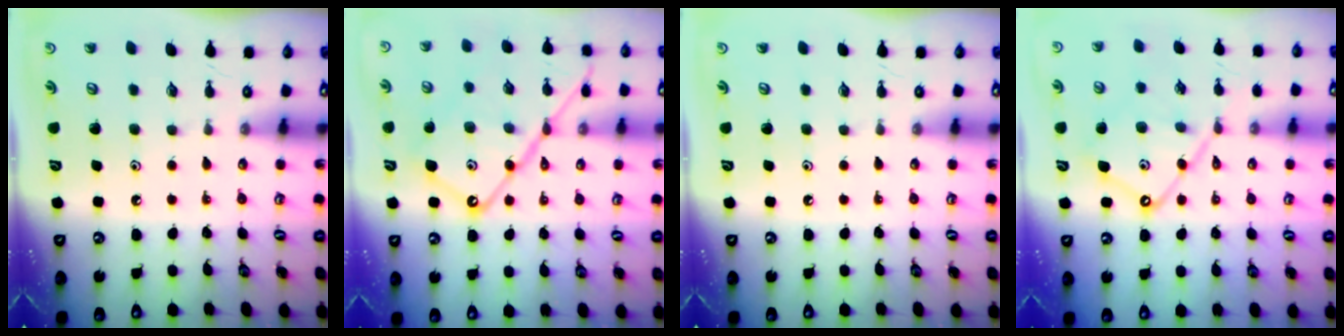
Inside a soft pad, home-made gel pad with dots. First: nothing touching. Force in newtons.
{"total": 16.5, "press": 16.4, "slide": 1.4}
{"total": 0.0}
{"total": 12.5, "press": 12.5, "slide": 1.1}